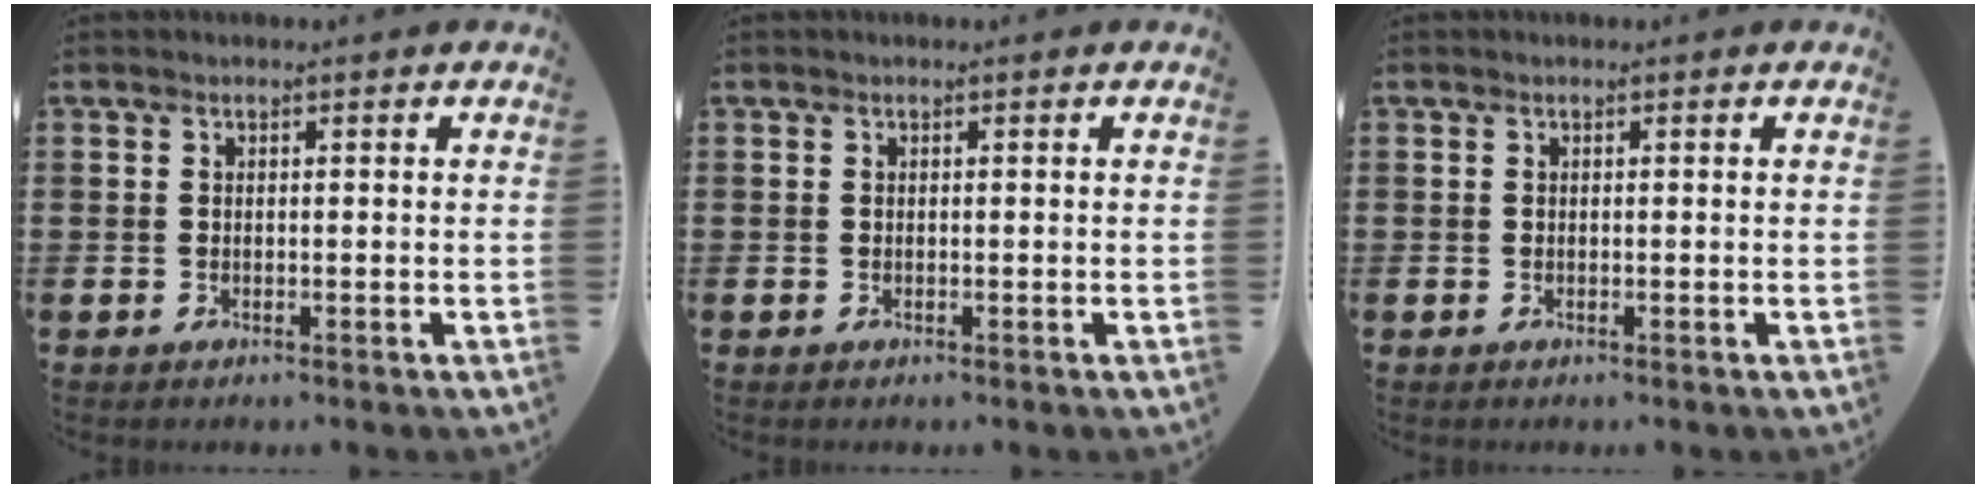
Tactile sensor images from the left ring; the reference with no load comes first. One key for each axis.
{"total": 0.0}
{"total": 0.0}